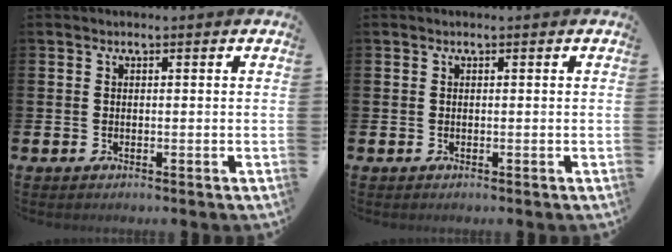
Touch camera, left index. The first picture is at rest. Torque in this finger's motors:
{"motor_torque": [0.00, 0.00, 0.00, 0.01]}